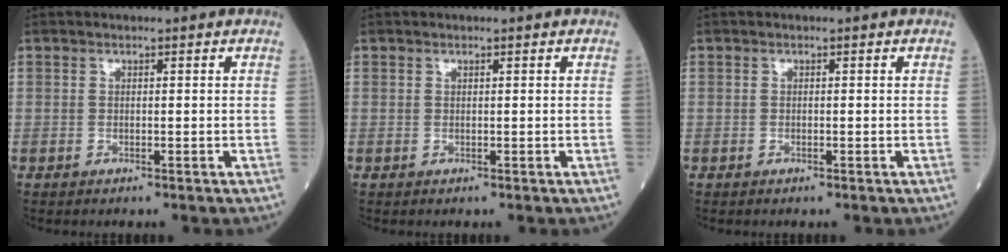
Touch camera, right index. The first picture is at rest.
{"total": 0.0}
{"total": 0.0}